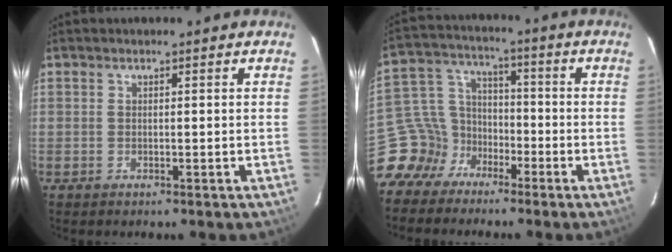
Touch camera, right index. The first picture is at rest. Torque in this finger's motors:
{"motor_torque": [-0.55, -0.59, -1.05, -0.21]}